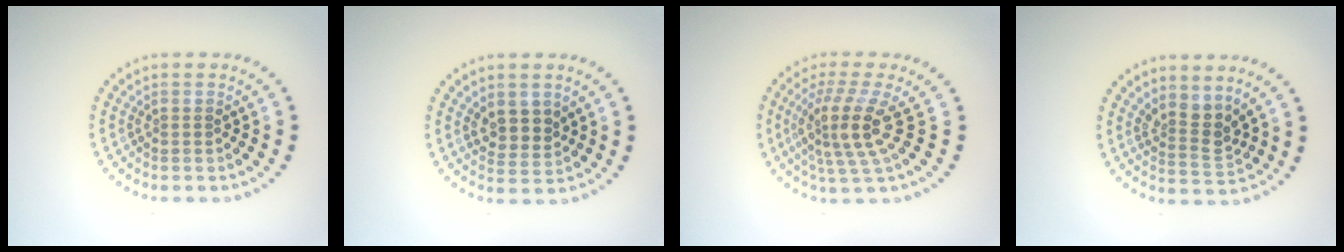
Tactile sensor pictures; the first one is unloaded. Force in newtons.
{"total": 2.6, "press": 2.3, "slide": 1.1}
{"total": 4.4, "press": 3.3, "slide": 2.9}
{"total": 2.6, "press": 2.0, "slide": 1.7}